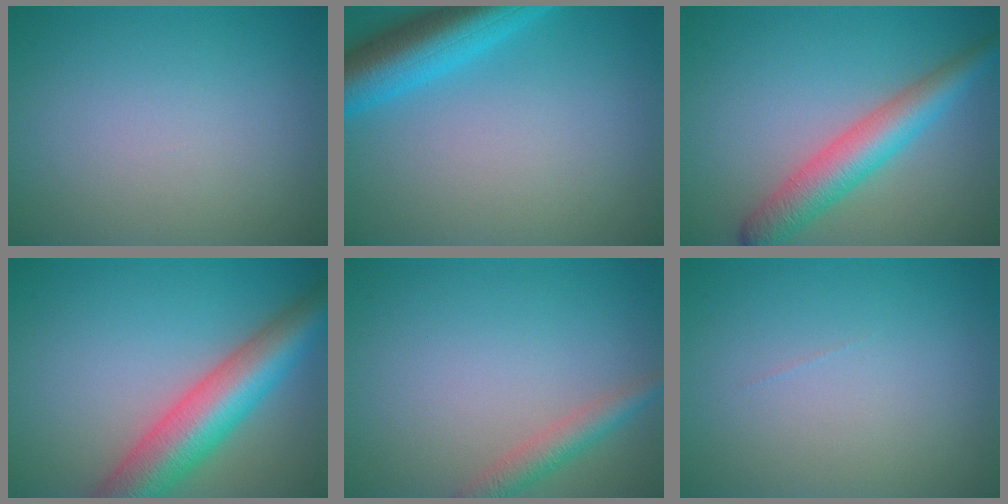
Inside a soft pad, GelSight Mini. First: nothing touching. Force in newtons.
{"total": 7.0, "press": 7.0, "slide": 0.4}
{"total": 5.2, "press": 5.2, "slide": 0.1}
{"total": 8.6, "press": 8.6, "slide": 0.4}
{"total": 2.6, "press": 2.6, "slide": 0.2}
{"total": 0.0}